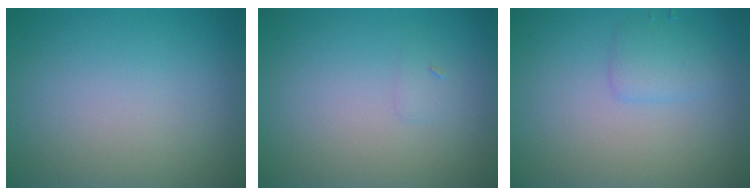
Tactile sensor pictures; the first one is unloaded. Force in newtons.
{"total": 0.5, "press": 0.5, "slide": 0.1}
{"total": 1.5, "press": 1.5, "slide": 0.2}